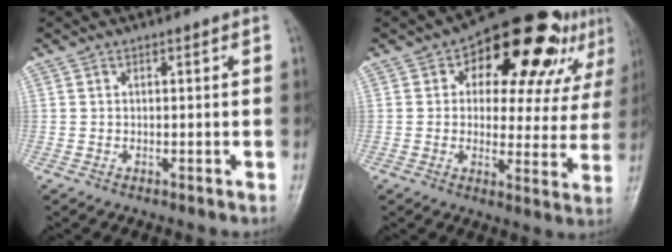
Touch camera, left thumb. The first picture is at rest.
{"total": 20.5, "force": [9.5, 10.7, 14.6], "torque": [-0.137, 0.003, 0.128]}